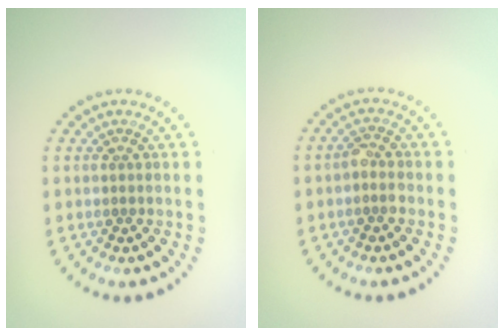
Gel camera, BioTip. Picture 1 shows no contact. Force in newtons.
{"total": 1.7, "press": 1.6, "slide": 0.5}